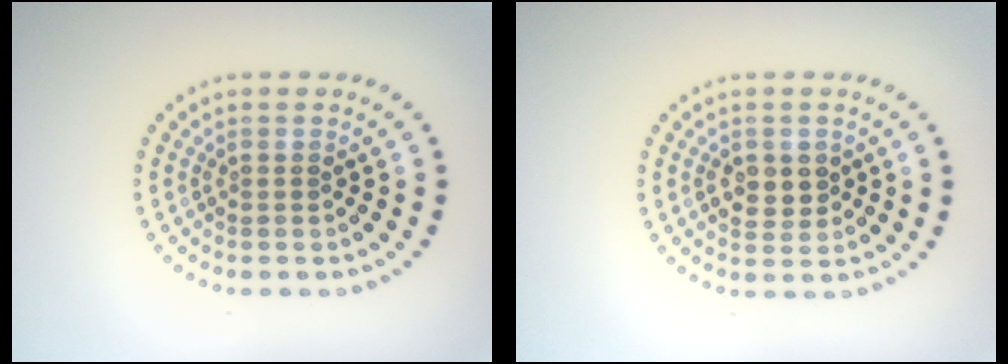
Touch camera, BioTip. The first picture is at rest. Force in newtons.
{"total": 2.5, "press": 2.5, "slide": 0.3}